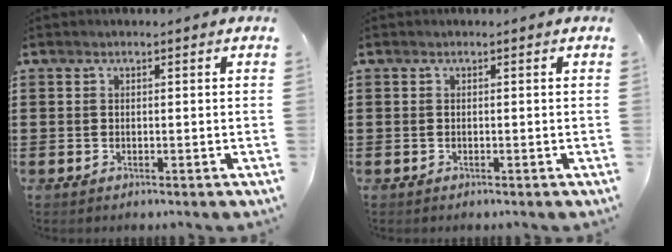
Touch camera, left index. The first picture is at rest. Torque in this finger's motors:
{"motor_torque": [-0.03, 0.00, 0.05, 0.01]}